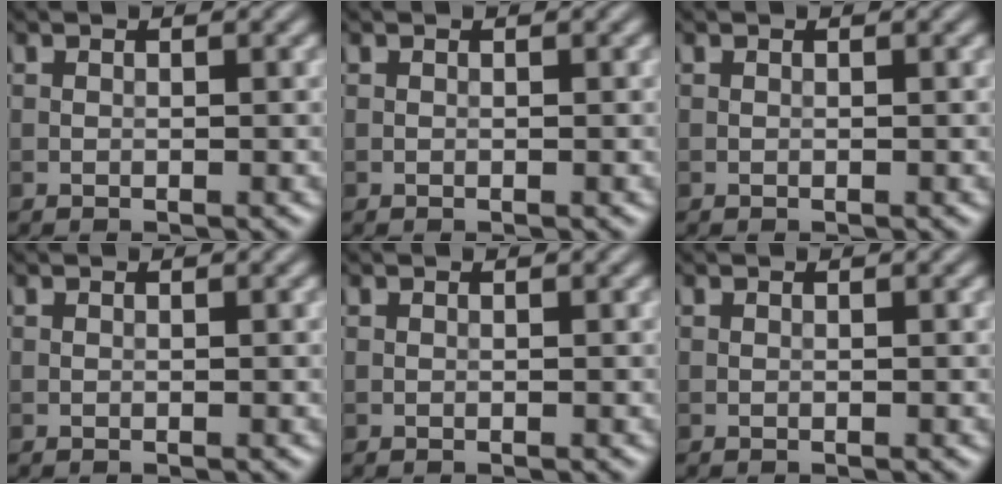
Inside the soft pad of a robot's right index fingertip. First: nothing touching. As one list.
[{"total": 0.0}, {"total": 0.0}, {"total": 0.0}, {"total": 0.0}, {"total": 0.0}]